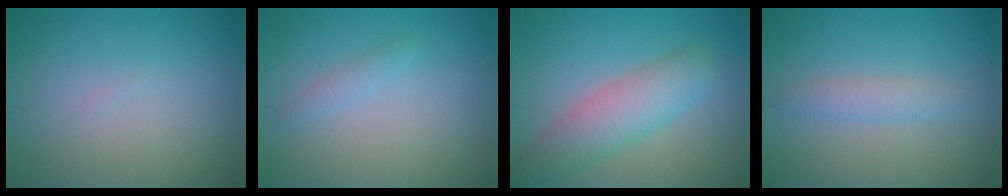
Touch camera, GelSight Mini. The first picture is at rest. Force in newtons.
{"total": 1.0, "press": 1.0, "slide": 0.0}
{"total": 5.0, "press": 5.0, "slide": 0.3}
{"total": 1.9, "press": 1.9, "slide": 0.1}